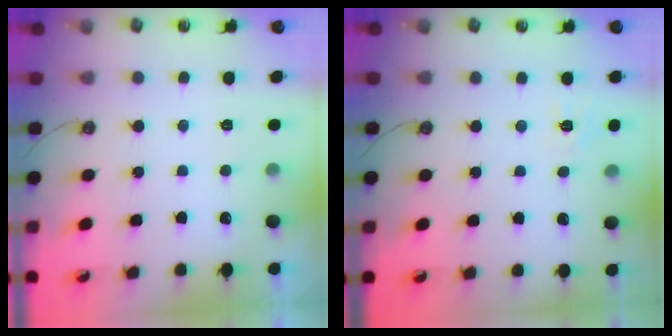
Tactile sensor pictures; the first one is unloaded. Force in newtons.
{"total": 6.3, "press": 6.3, "slide": 0.8}